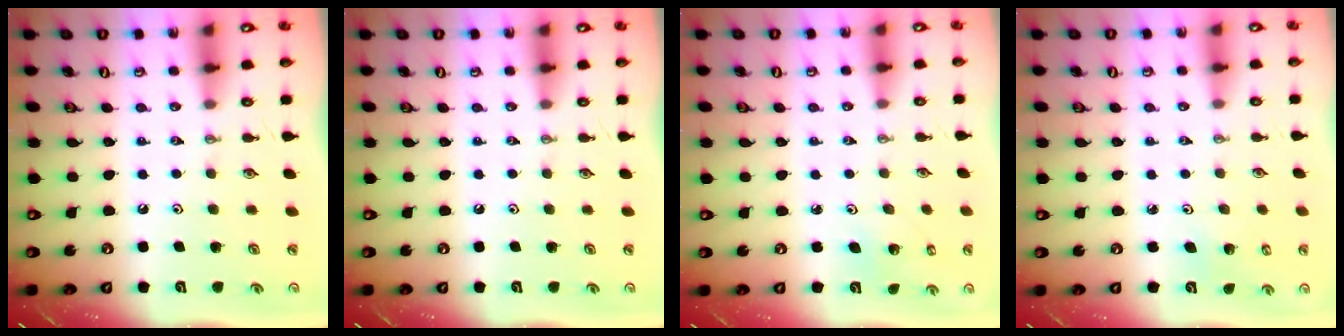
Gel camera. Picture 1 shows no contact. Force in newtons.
{"total": 0.0}
{"total": 2.2, "press": 2.2, "slide": 0.2}
{"total": 2.7, "press": 2.7, "slide": 0.5}